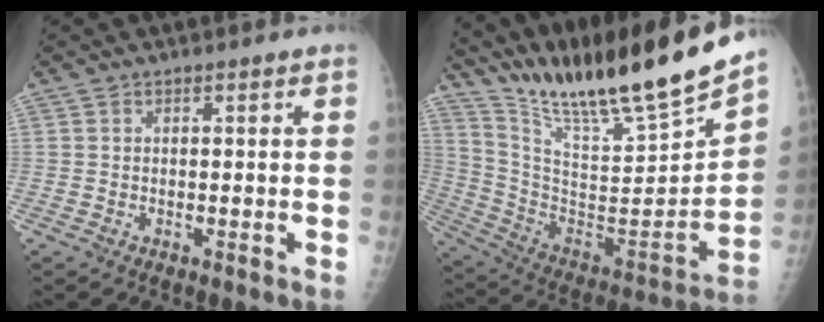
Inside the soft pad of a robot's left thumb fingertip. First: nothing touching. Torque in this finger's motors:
{"motor_torque": [1.49, -1.12, 1.40, -1.37, 0.07]}